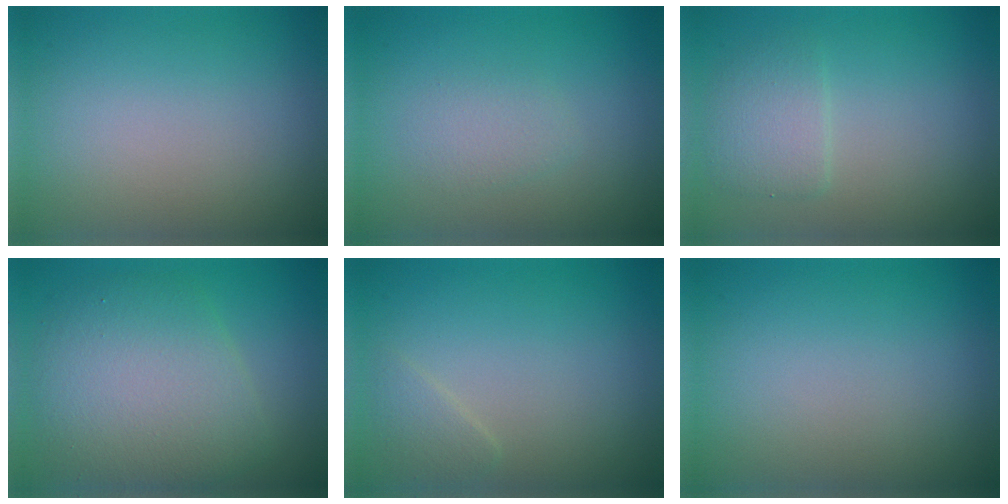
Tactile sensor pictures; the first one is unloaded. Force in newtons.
{"total": 1.4, "press": 1.4, "slide": 0.1}
{"total": 2.3, "press": 2.3, "slide": 0.3}
{"total": 7.7, "press": 7.7, "slide": 0.1}
{"total": 1.2, "press": 1.2, "slide": 0.0}
{"total": 0.0}